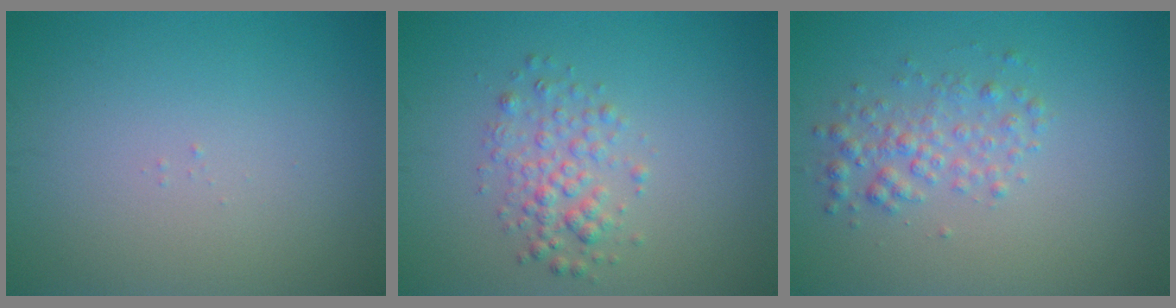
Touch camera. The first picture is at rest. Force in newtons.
{"total": 2.5, "press": 2.5, "slide": 0.1}
{"total": 2.3, "press": 2.3, "slide": 0.1}